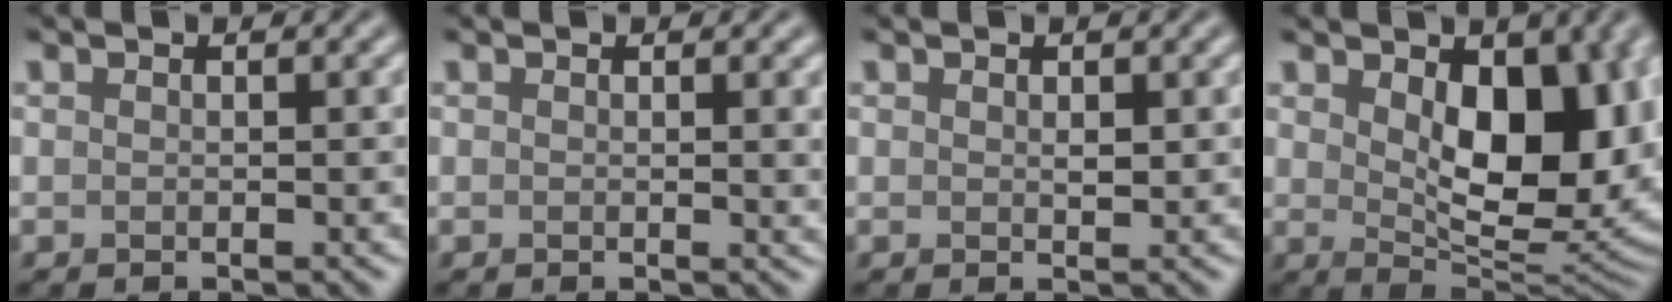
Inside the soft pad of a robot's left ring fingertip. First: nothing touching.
{"total": 1.6, "force": [0.3, 0.5, 1.5], "torque": [-0.012, -0.001, 0.001]}
{"total": 0.7, "force": [0.2, 0.4, 0.6], "torque": [-0.007, -0.002, 0.005]}
{"total": 10.6, "force": [1.9, 5.8, 8.6], "torque": [-0.121, -0.012, 0.033]}